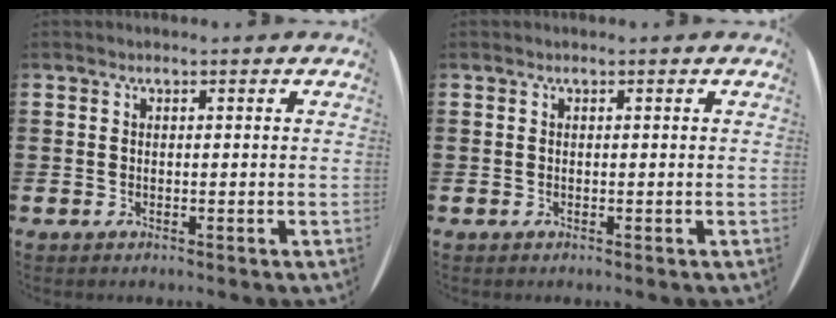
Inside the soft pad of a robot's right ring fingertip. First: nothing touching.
{"total": 0.0}